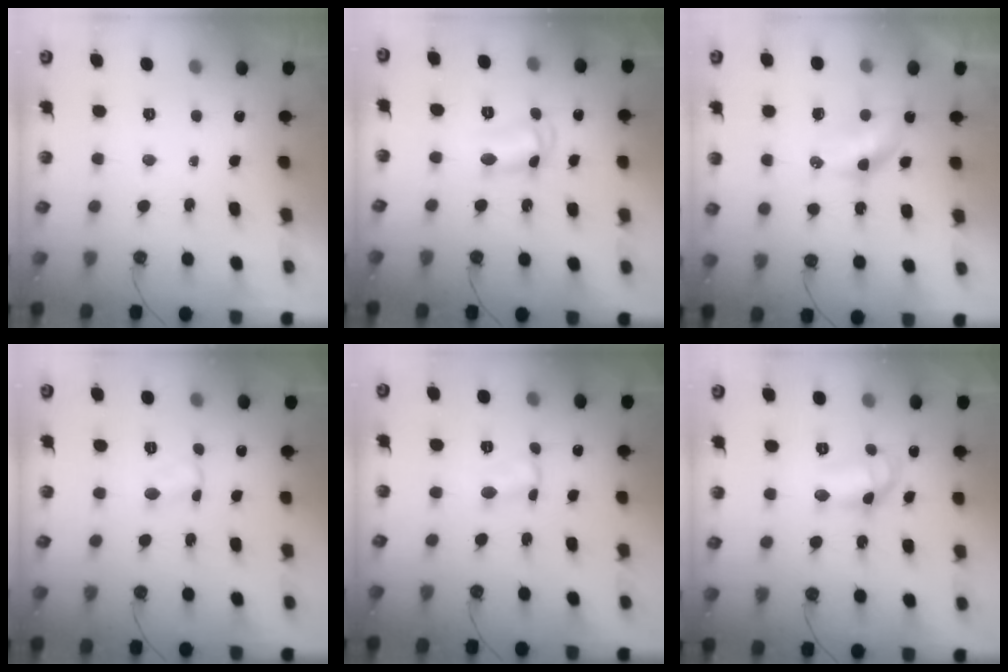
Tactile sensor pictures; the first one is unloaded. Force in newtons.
{"total": 8.9, "press": 8.2, "slide": 3.6}
{"total": 7.6, "press": 7.6, "slide": 0.5}
{"total": 2.9, "press": 2.9, "slide": 0.5}
{"total": 1.6, "press": 1.6, "slide": 0.2}
{"total": 11.7, "press": 11.7, "slide": 0.8}